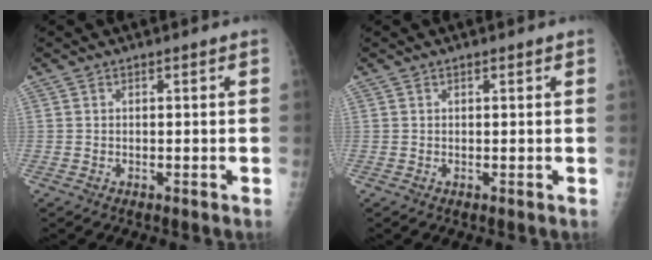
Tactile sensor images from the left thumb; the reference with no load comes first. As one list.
[{"total": 0.7, "force": [0.4, 0.3, 0.5], "torque": [-0.009, 0.000, 0.006]}]